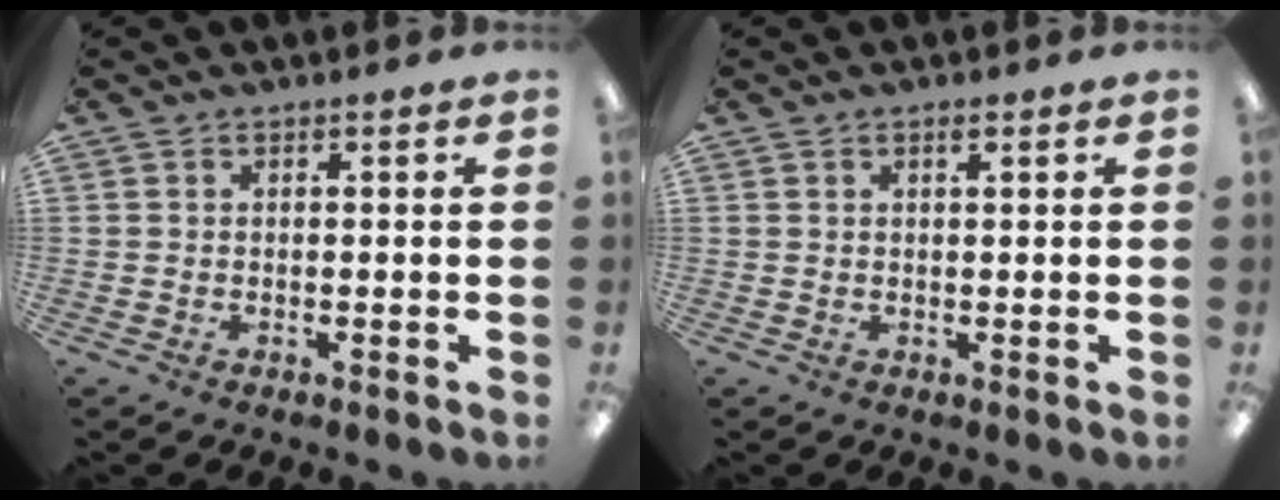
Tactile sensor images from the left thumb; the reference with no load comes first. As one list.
[{"total": 1.0, "force": [0.7, 0.3, 0.6], "torque": [-0.007, -0.002, 0.011]}]